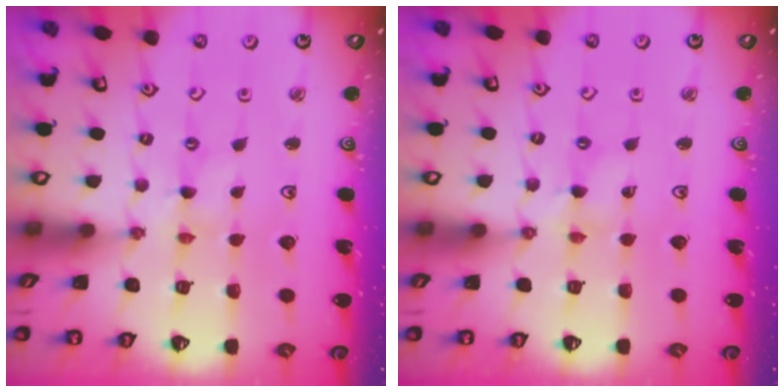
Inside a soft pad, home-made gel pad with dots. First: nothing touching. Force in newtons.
{"total": 1.3, "press": 1.3, "slide": 0.3}